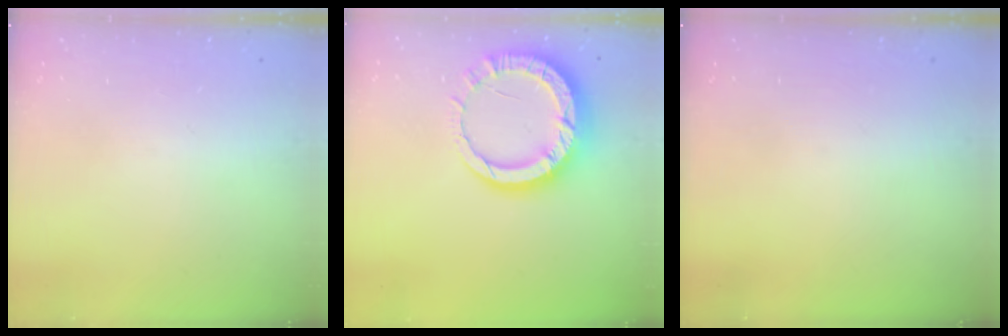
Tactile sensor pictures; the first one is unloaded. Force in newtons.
{"total": 12.6, "press": 12.6, "slide": 1.1}
{"total": 0.0}